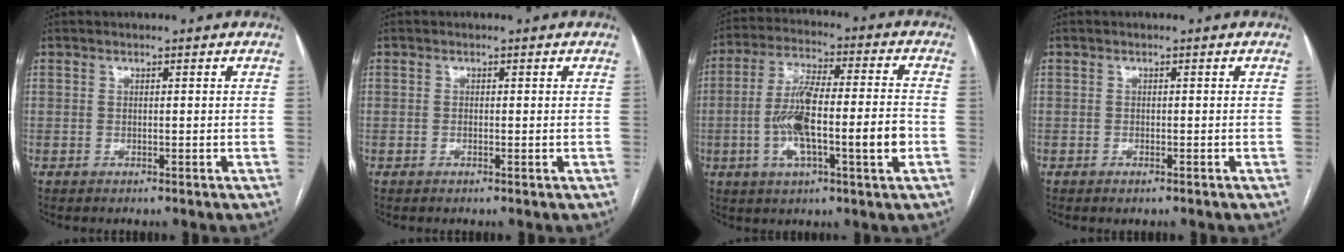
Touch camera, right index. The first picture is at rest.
{"total": 0.6, "force": [-0.2, 0.1, 0.5], "torque": [-0.010, 0.000, -0.003]}
{"total": 14.1, "force": [-3.1, 2.0, 13.6], "torque": [-0.248, 0.013, -0.053]}
{"total": 0.7, "force": [-0.5, 0.3, 0.4], "torque": [-0.009, -0.002, -0.004]}